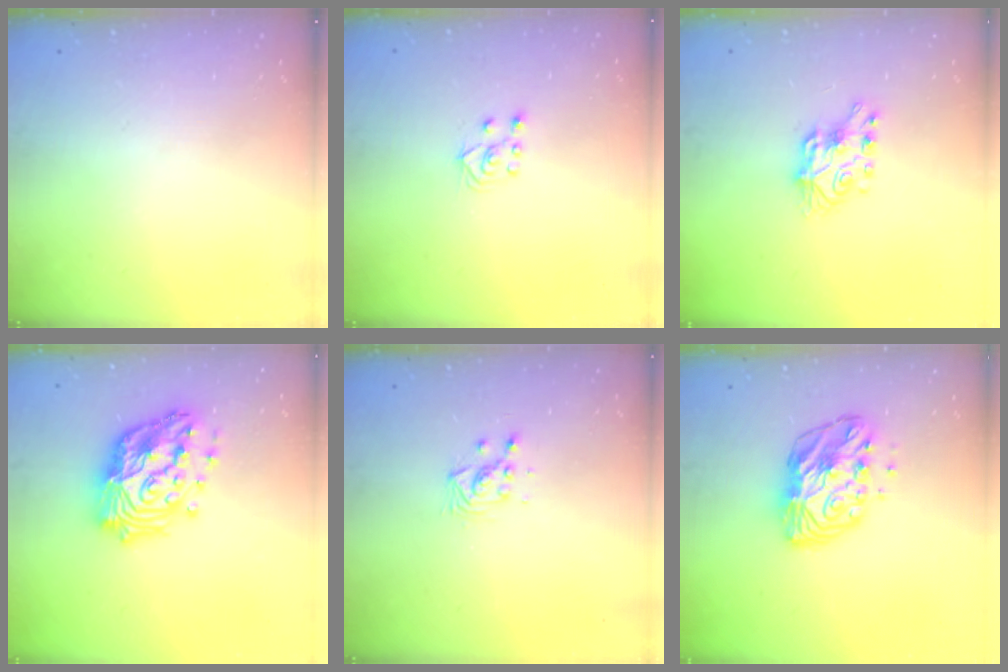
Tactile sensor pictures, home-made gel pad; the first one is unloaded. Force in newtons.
{"total": 4.1, "press": 4.1, "slide": 0.7}
{"total": 7.4, "press": 7.3, "slide": 0.8}
{"total": 20.6, "press": 20.4, "slide": 2.2}
{"total": 3.7, "press": 3.7, "slide": 0.3}
{"total": 12.7, "press": 12.7, "slide": 1.0}